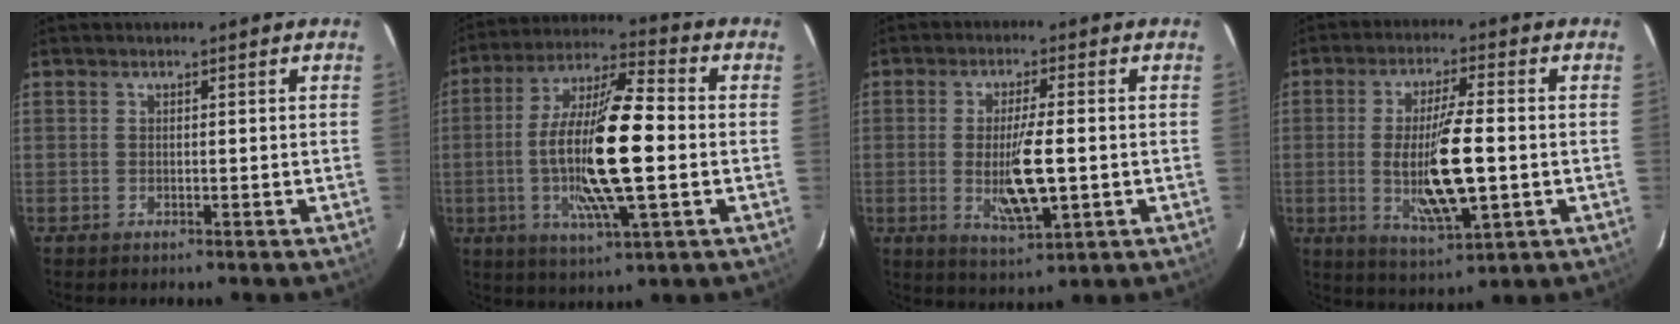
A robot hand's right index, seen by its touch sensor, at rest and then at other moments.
{"total": 17.7, "force": [-2.3, 3.5, 17.2], "torque": [-0.331, -0.003, -0.048]}
{"total": 9.2, "force": [-1.4, 2.2, 8.9], "torque": [-0.160, -0.017, -0.019]}
{"total": 12.7, "force": [-1.8, 2.8, 12.2], "torque": [-0.227, -0.018, -0.025]}